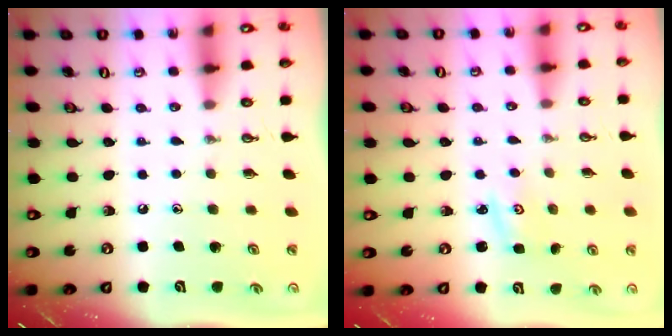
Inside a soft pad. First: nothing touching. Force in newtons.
{"total": 2.6, "press": 2.6, "slide": 0.4}